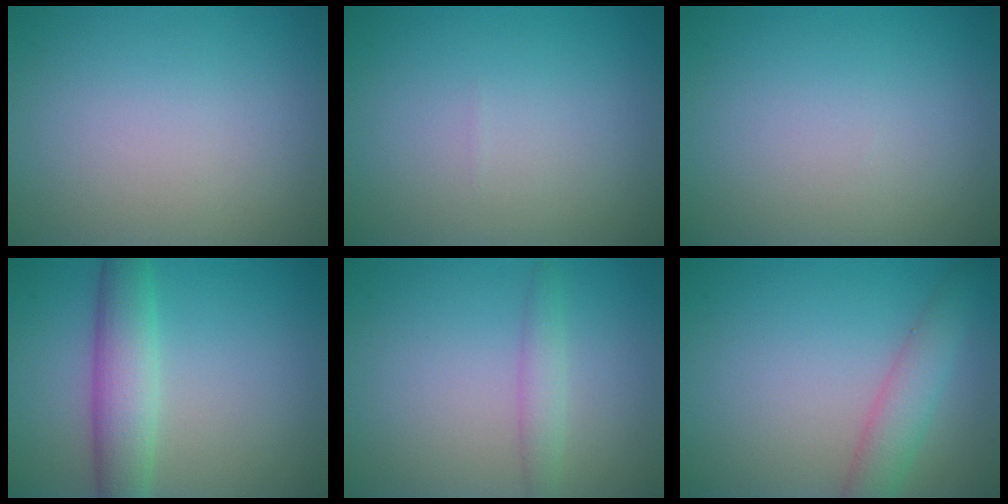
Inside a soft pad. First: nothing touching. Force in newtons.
{"total": 0.0}
{"total": 0.0}
{"total": 4.8, "press": 4.8, "slide": 0.1}
{"total": 1.7, "press": 1.7, "slide": 0.1}
{"total": 3.3, "press": 3.3, "slide": 0.1}